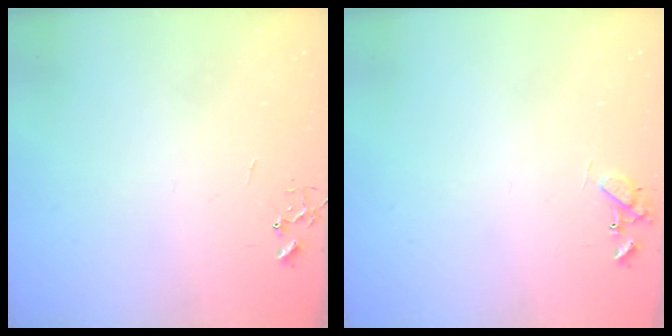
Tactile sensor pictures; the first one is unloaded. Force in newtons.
{"total": 8.6, "press": 8.6, "slide": 0.7}